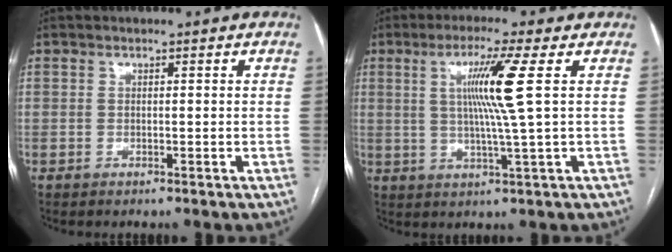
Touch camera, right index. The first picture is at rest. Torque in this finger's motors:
{"motor_torque": [0.78, 0.61, 0.44, 0.13]}